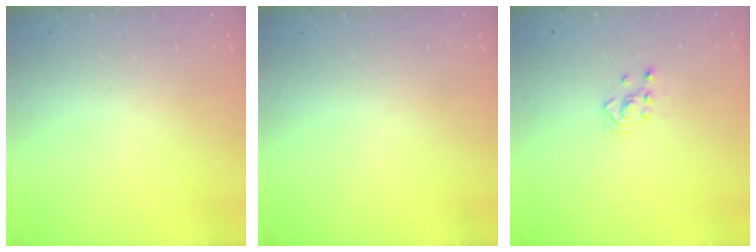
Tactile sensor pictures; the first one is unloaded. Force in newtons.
{"total": 0.0}
{"total": 2.3, "press": 2.3, "slide": 0.3}